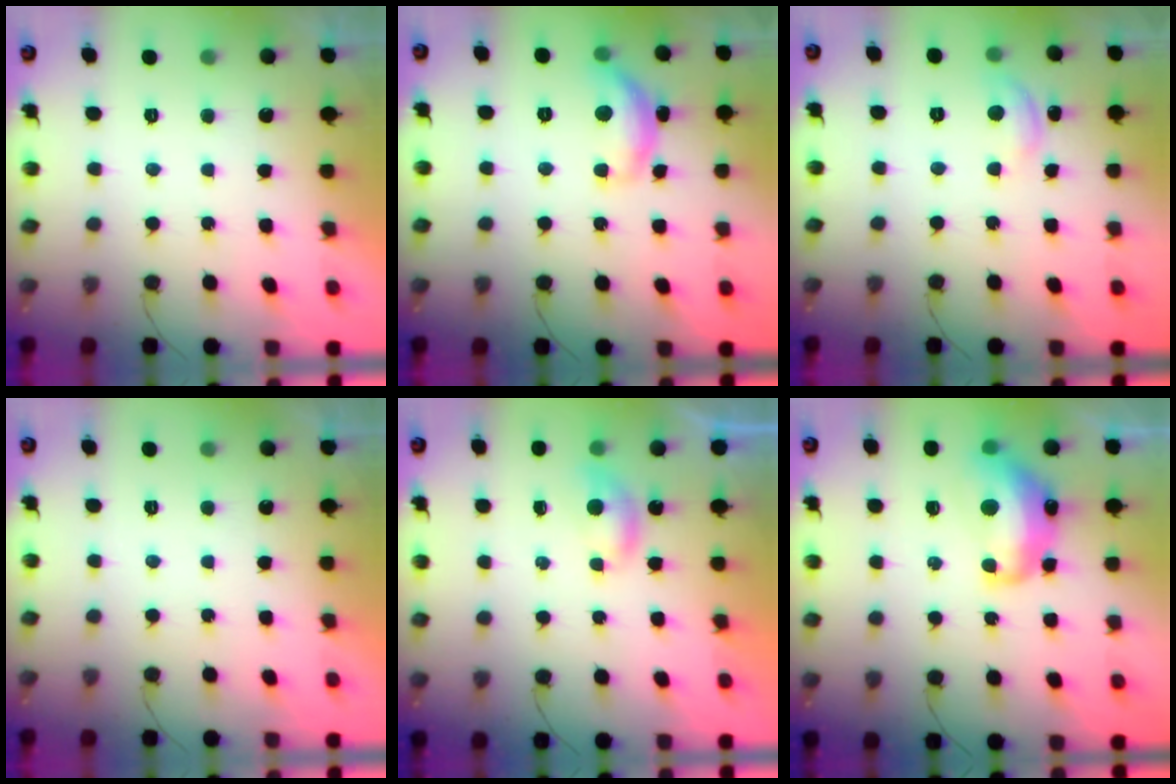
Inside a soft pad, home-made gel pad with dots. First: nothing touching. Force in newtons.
{"total": 10.8, "press": 10.8, "slide": 0.5}
{"total": 6.6, "press": 6.6, "slide": 0.6}
{"total": 0.0}
{"total": 3.8, "press": 3.8, "slide": 0.2}
{"total": 14.0, "press": 14.0, "slide": 1.1}